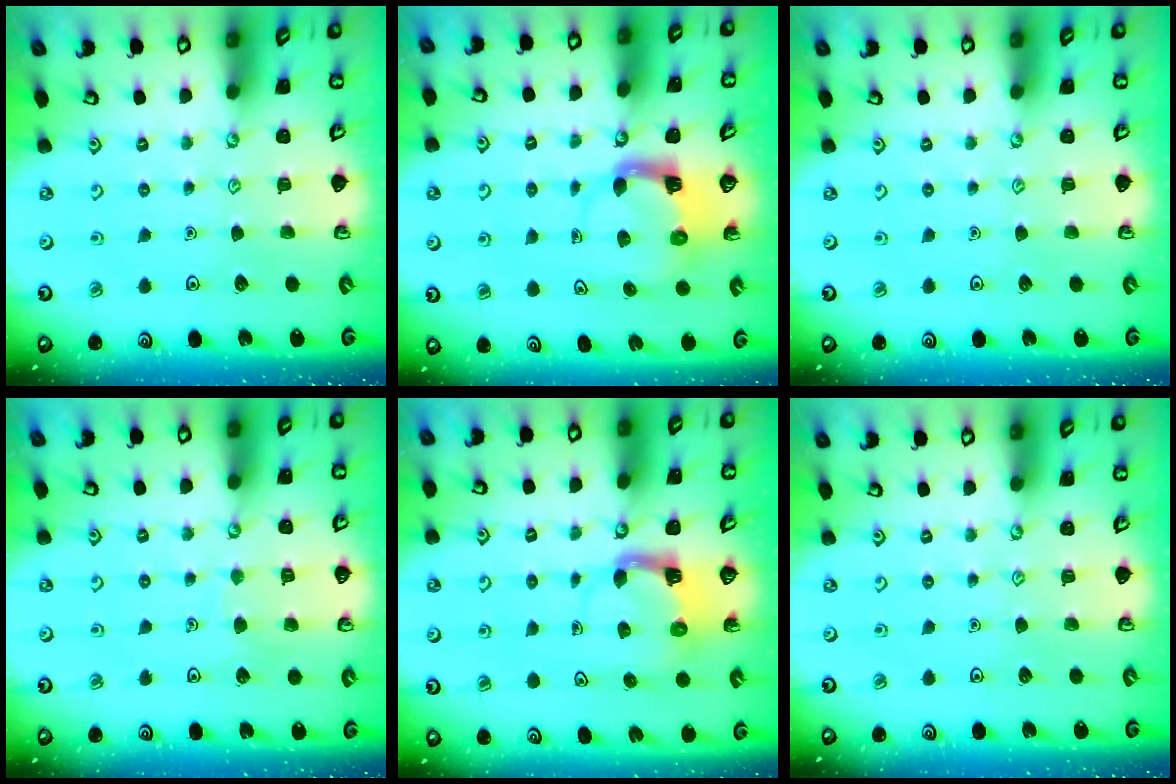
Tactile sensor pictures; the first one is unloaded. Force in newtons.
{"total": 4.0, "press": 3.9, "slide": 0.6}
{"total": 0.0}
{"total": 3.7, "press": 3.7, "slide": 0.3}
{"total": 4.0, "press": 3.9, "slide": 0.6}
{"total": 0.0}